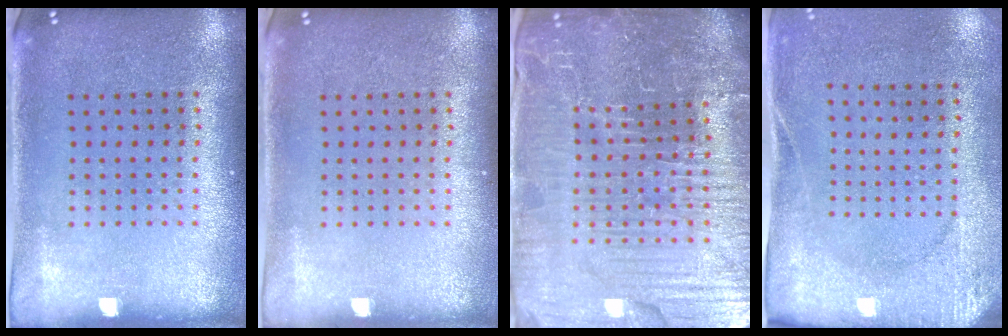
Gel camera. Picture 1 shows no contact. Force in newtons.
{"total": 0.0}
{"total": 6.5, "press": 5.9, "slide": 2.9}
{"total": 2.7, "press": 2.1, "slide": 1.7}